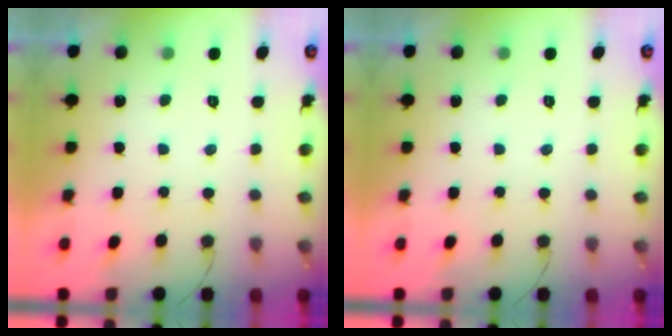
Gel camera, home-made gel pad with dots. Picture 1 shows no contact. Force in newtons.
{"total": 0.0}